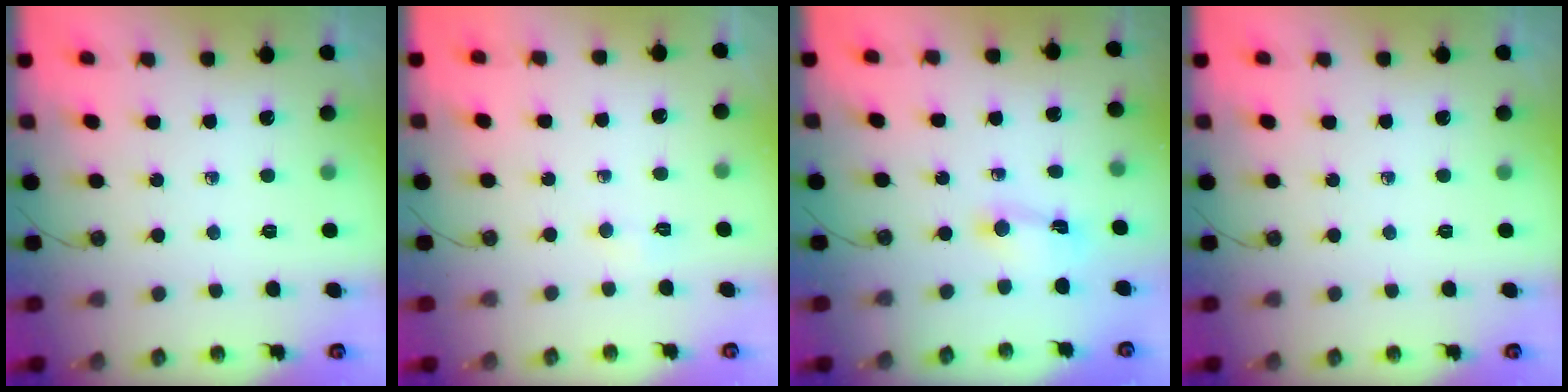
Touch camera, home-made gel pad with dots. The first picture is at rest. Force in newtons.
{"total": 2.8, "press": 2.8, "slide": 0.4}
{"total": 2.0, "press": 2.0, "slide": 0.4}
{"total": 0.0}